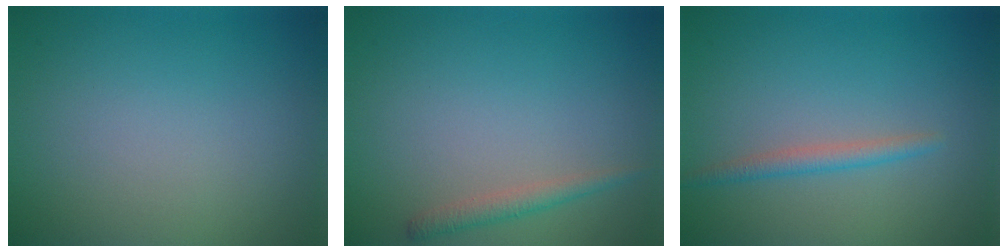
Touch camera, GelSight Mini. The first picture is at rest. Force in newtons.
{"total": 1.4, "press": 1.4, "slide": 0.1}
{"total": 1.6, "press": 1.6, "slide": 0.0}